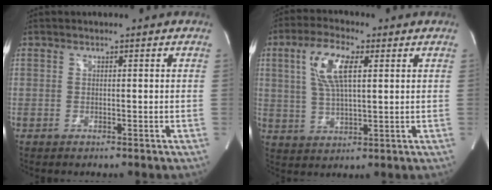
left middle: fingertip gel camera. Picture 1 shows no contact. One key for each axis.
{"total": 8.9, "fx": 2.8, "fy": 2.5, "fz": 8.0, "tx": -0.166, "ty": 0.010, "tz": 0.057}